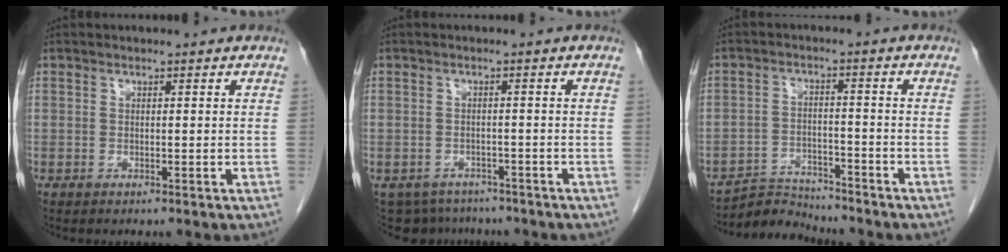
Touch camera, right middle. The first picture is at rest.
{"total": 6.3, "force": [-5.2, 3.5, 0.4], "torque": [-0.006, 0.004, -0.065]}
{"total": 5.5, "force": [-5.4, 0.5, -1.2], "torque": [0.021, 0.002, -0.093]}